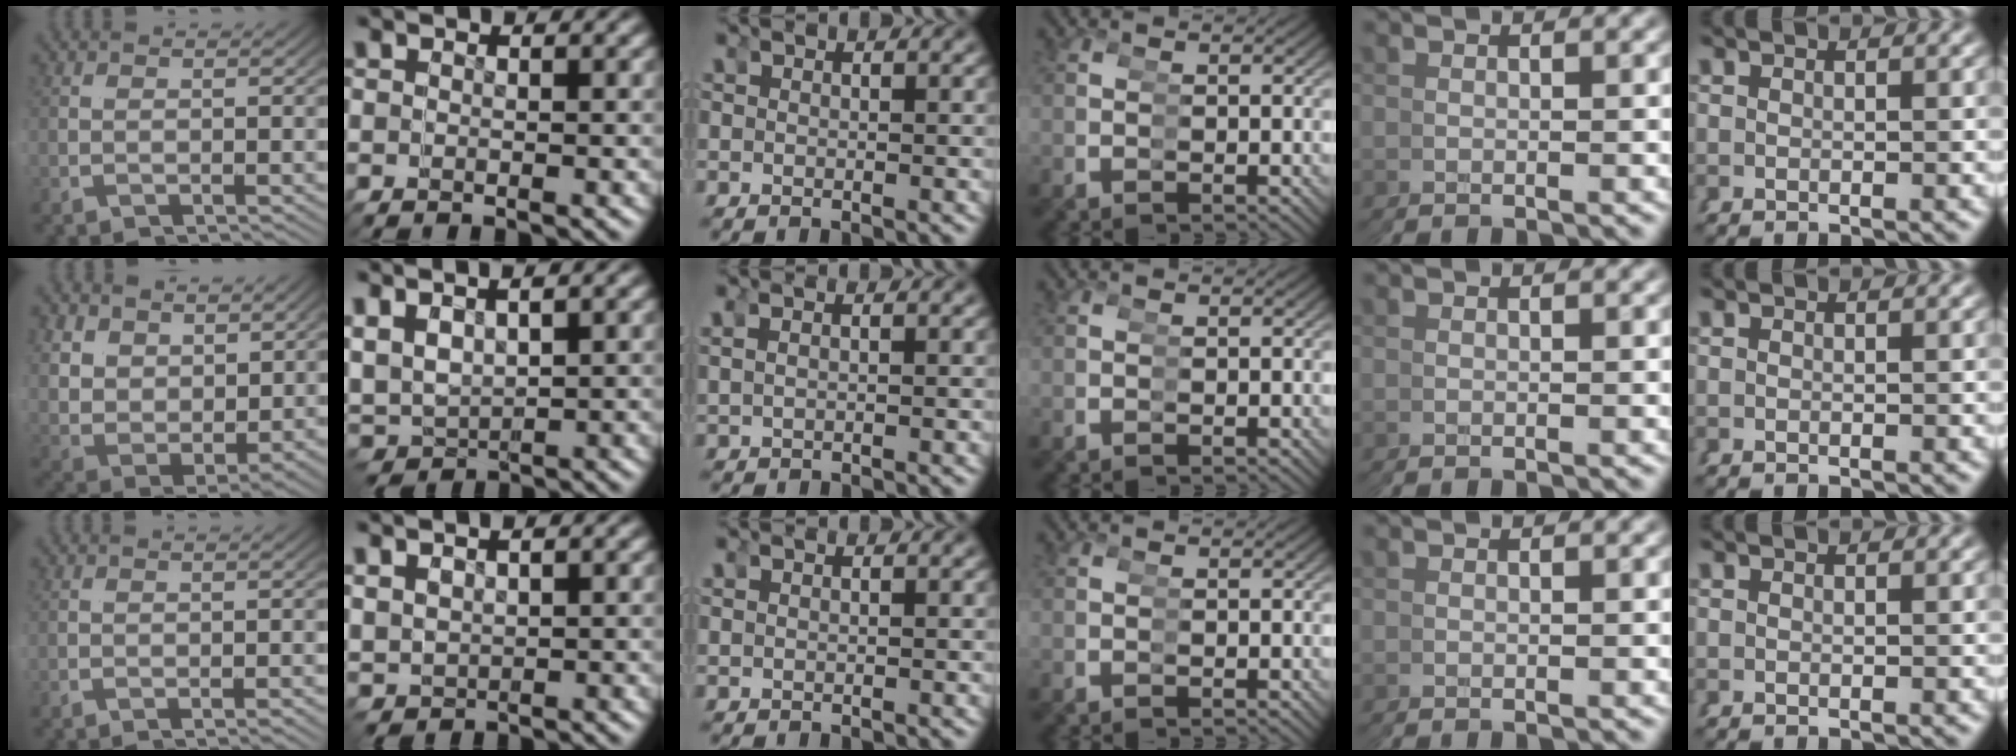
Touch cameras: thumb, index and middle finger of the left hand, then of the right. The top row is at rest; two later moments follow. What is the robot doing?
{"motion": "grasp_and_lifting", "object": "hoodie"}